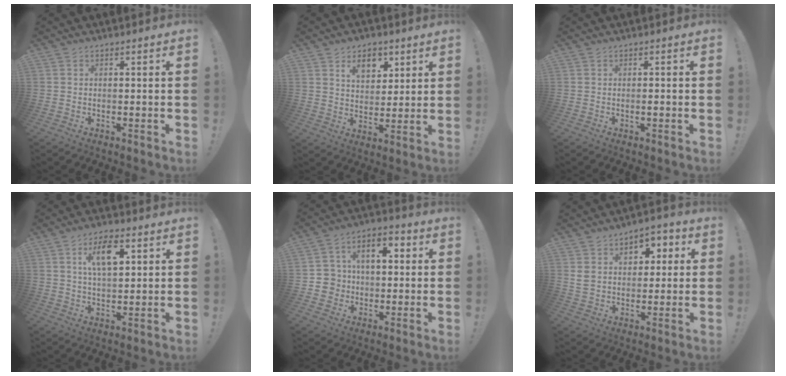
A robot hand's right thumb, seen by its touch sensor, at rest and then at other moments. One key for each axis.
{"total": 9.9, "fx": 5.7, "fy": 6.8, "fz": 4.4, "tx": -0.058, "ty": -0.026, "tz": 0.107}
{"total": 0.6, "fx": -0.1, "fy": 0.2, "fz": 0.6, "tx": -0.001, "ty": -0.002, "tz": -0.004}
{"total": 10.1, "fx": 4.0, "fy": 4.9, "fz": 7.9, "tx": -0.120, "ty": 0.000, "tz": 0.067}
{"total": 9.7, "fx": 0.4, "fy": 8.5, "fz": 4.7, "tx": -0.069, "ty": 0.006, "tz": 0.010}
{"total": 9.2, "fx": 3.4, "fy": 7.0, "fz": 4.9, "tx": -0.065, "ty": -0.014, "tz": 0.062}